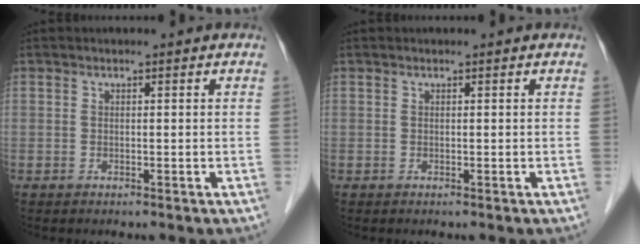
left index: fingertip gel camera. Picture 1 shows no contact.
{"total": 0.0}